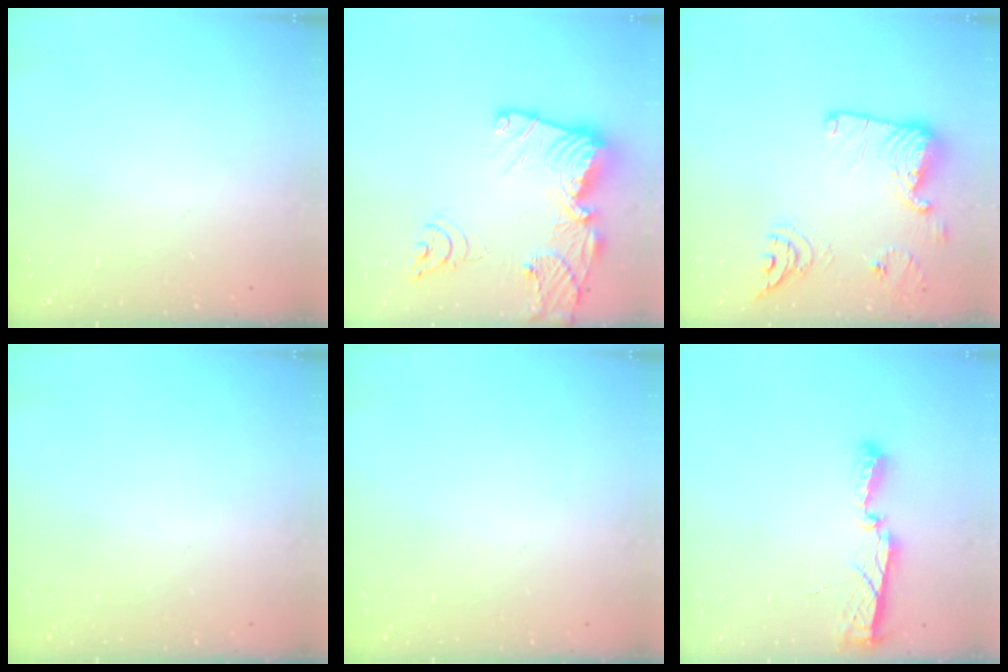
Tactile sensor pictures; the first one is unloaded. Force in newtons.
{"total": 21.8, "press": 21.7, "slide": 2.3}
{"total": 19.0, "press": 18.6, "slide": 4.0}
{"total": 0.0}
{"total": 0.0}
{"total": 8.1, "press": 8.0, "slide": 0.5}